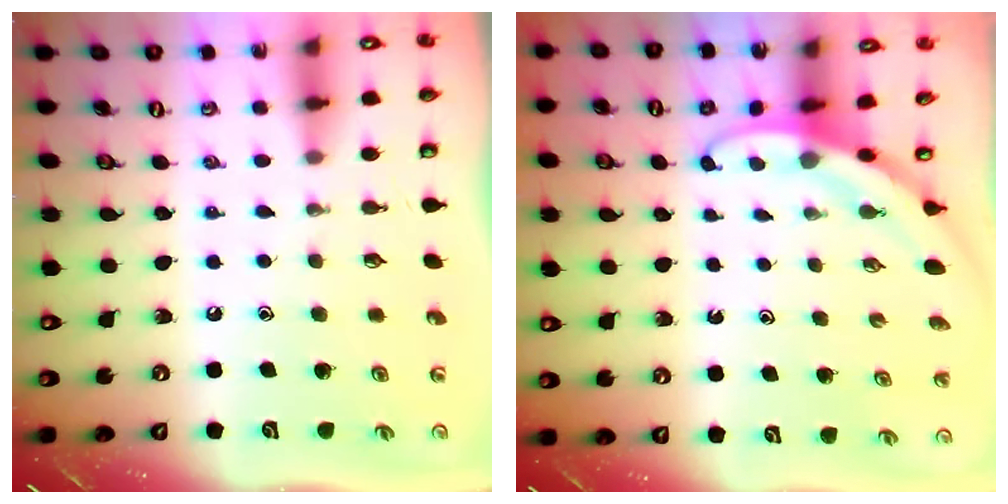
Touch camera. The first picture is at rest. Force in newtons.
{"total": 3.1, "press": 3.1, "slide": 0.1}